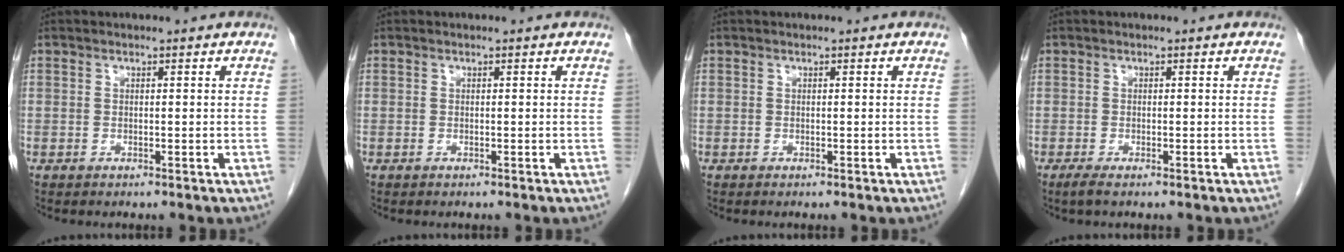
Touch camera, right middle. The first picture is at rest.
{"total": 0.0}
{"total": 0.0}
{"total": 1.1, "force": [-0.7, 0.0, 0.8], "torque": [-0.022, -0.005, -0.016]}